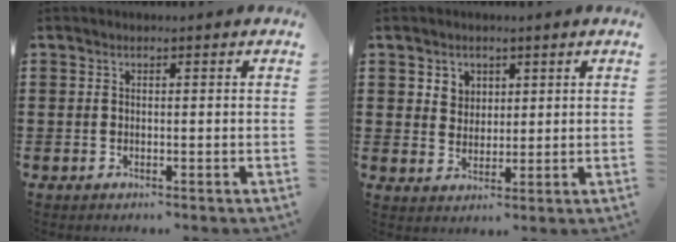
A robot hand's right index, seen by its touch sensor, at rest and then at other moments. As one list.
[{"total": 3.3, "force": [1.8, 2.7, 0.4], "torque": [-0.011, 0.007, 0.032]}]